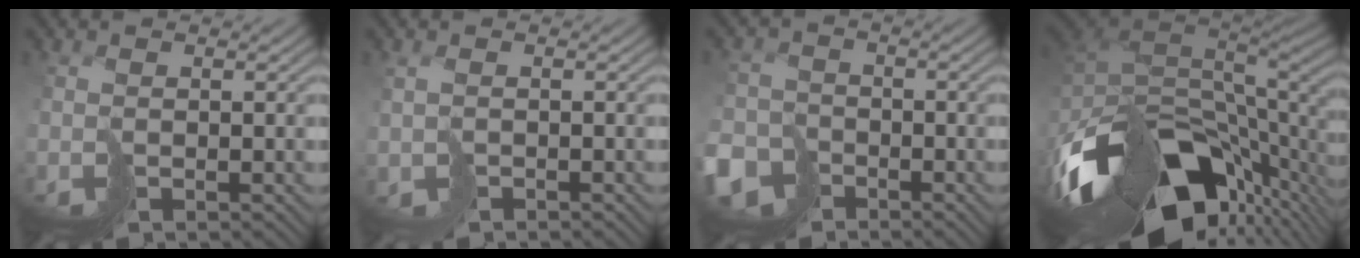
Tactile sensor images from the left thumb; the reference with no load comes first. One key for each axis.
{"total": 1.8, "fx": -0.4, "fy": 1.3, "fz": 1.1, "tx": -0.035, "ty": -0.008, "tz": -0.008}
{"total": 8.5, "fx": -5.1, "fy": 5.7, "fz": 3.7, "tx": -0.085, "ty": -0.024, "tz": -0.108}
{"total": 17.6, "fx": -7.2, "fy": 8.8, "fz": 13.5, "tx": -0.316, "ty": -0.039, "tz": -0.109}